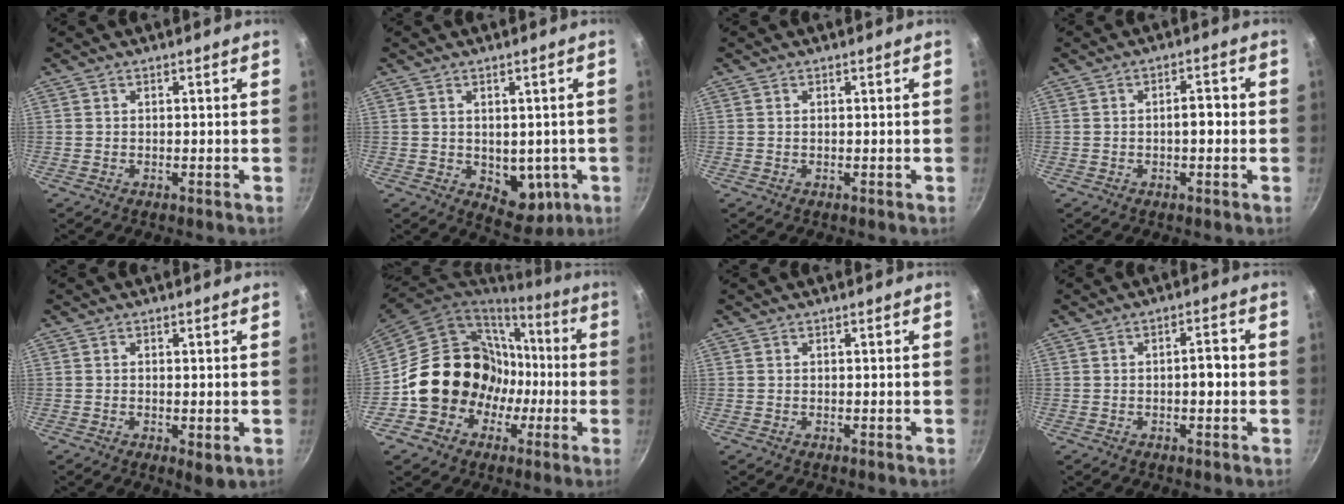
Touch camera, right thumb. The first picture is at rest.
{"total": 7.9, "force": [-1.1, 5.5, 5.6], "torque": [-0.040, -0.010, -0.001]}
{"total": 0.0}
{"total": 3.4, "force": [-0.4, 1.6, 3.0], "torque": [-0.038, 0.015, -0.008]}
{"total": 2.8, "force": [-0.5, 1.2, 2.5], "torque": [-0.038, -0.011, -0.005]}
{"total": 18.5, "force": [-2.2, 16.7, 7.7], "torque": [-0.100, 0.055, -0.019]}
{"total": 0.0}
{"total": 3.3, "force": [-0.5, 1.4, 3.0], "torque": [-0.039, 0.013, -0.008]}